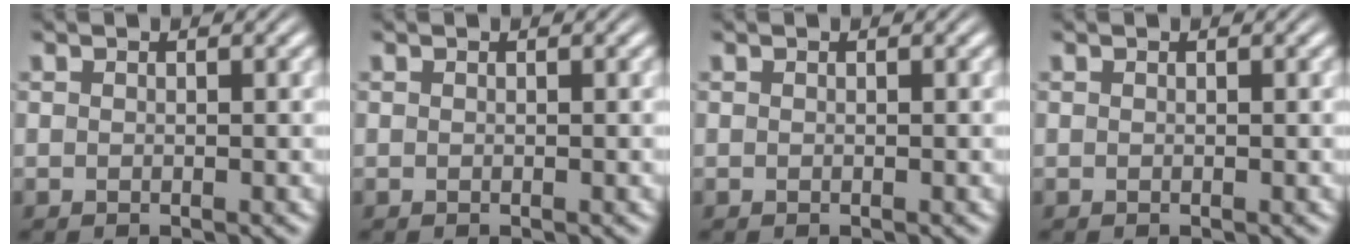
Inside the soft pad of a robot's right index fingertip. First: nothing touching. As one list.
[{"total": 0.0}, {"total": 0.0}, {"total": 0.0}]